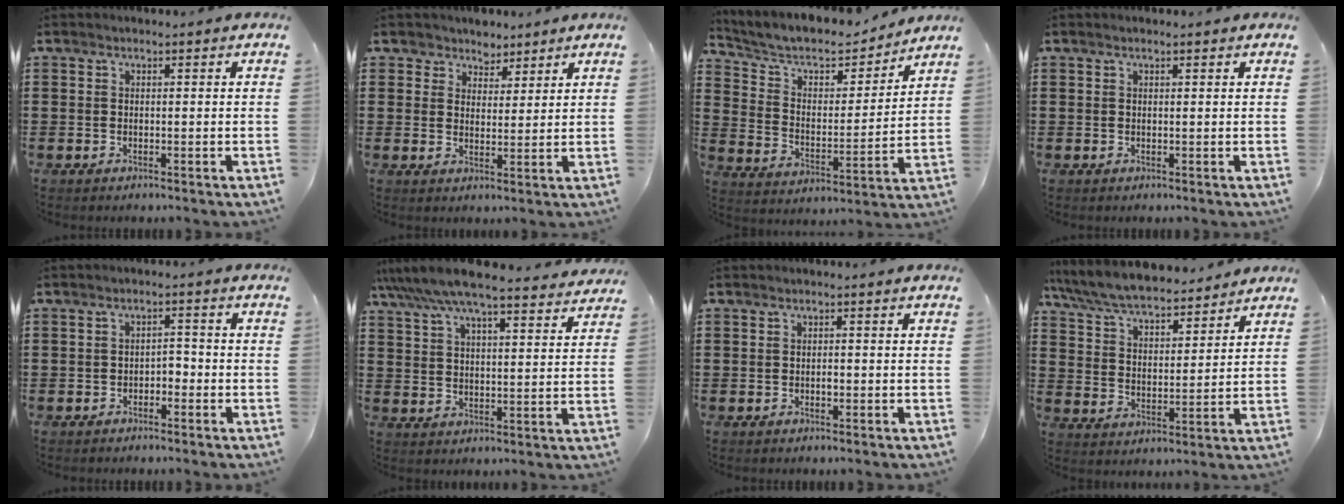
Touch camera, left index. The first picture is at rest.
{"total": 3.8, "force": [3.0, 2.3, -0.2], "torque": [-0.016, 0.002, 0.055]}
{"total": 7.0, "force": [6.0, 2.7, 2.4], "torque": [-0.080, -0.036, 0.101]}
{"total": 0.6, "force": [0.3, -0.1, 0.5], "torque": [-0.009, -0.001, 0.007]}
{"total": 1.9, "force": [-1.6, 0.8, 0.5], "torque": [-0.018, 0.004, -0.037]}
{"total": 7.7, "force": [7.0, 0.4, 3.2], "torque": [-0.089, -0.037, 0.123]}
{"total": 0.9, "force": [-0.2, 0.4, 0.8], "torque": [-0.016, -0.001, -0.003]}
{"total": 7.5, "force": [7.0, 1.0, 2.3], "torque": [-0.076, -0.035, 0.125]}